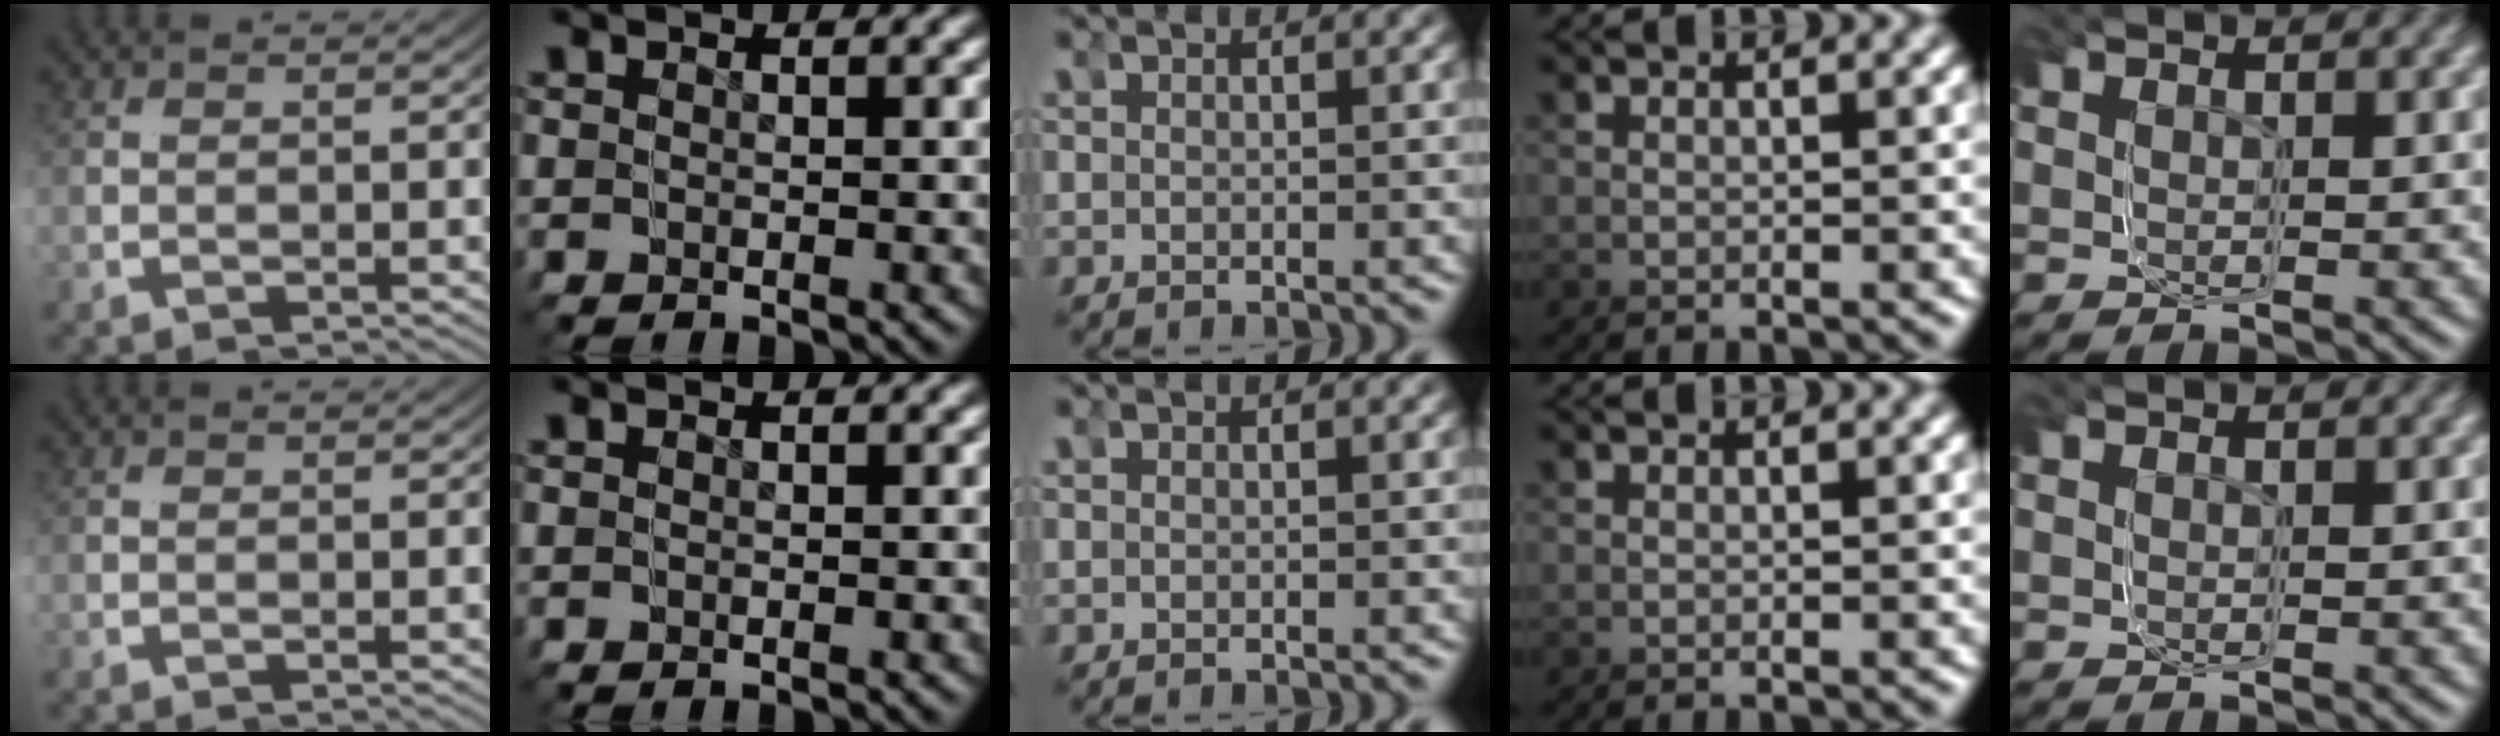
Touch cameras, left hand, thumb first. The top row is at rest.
{}